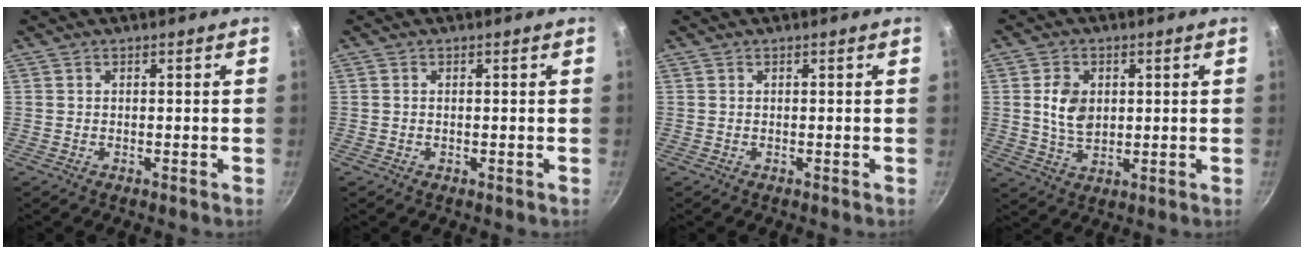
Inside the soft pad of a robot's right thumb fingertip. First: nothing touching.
{"total": 0.5, "force": [0.0, 0.3, 0.4], "torque": [-0.007, 0.001, -0.002]}
{"total": 0.0}
{"total": 7.4, "force": [1.2, 5.2, 5.1], "torque": [-0.079, -0.009, 0.024]}